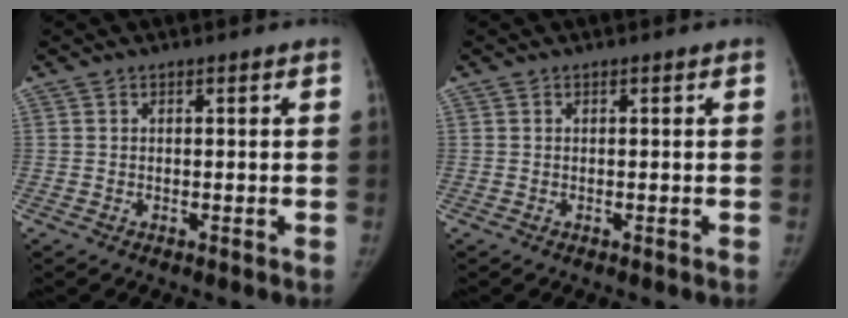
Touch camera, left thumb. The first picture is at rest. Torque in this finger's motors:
{"motor_torque": [0.00, 0.00, 0.09, -0.09, 0.00]}